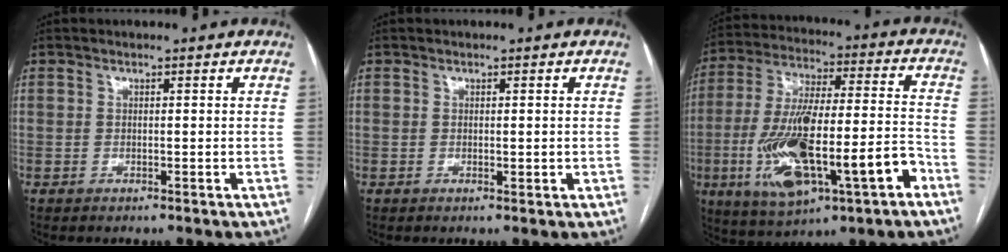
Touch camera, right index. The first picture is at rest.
{"total": 1.1, "force": [-0.1, 0.5, 0.9], "torque": [-0.010, -0.005, -0.001]}
{"total": 20.8, "force": [-7.7, 4.9, 18.7], "torque": [-0.357, 0.001, -0.118]}